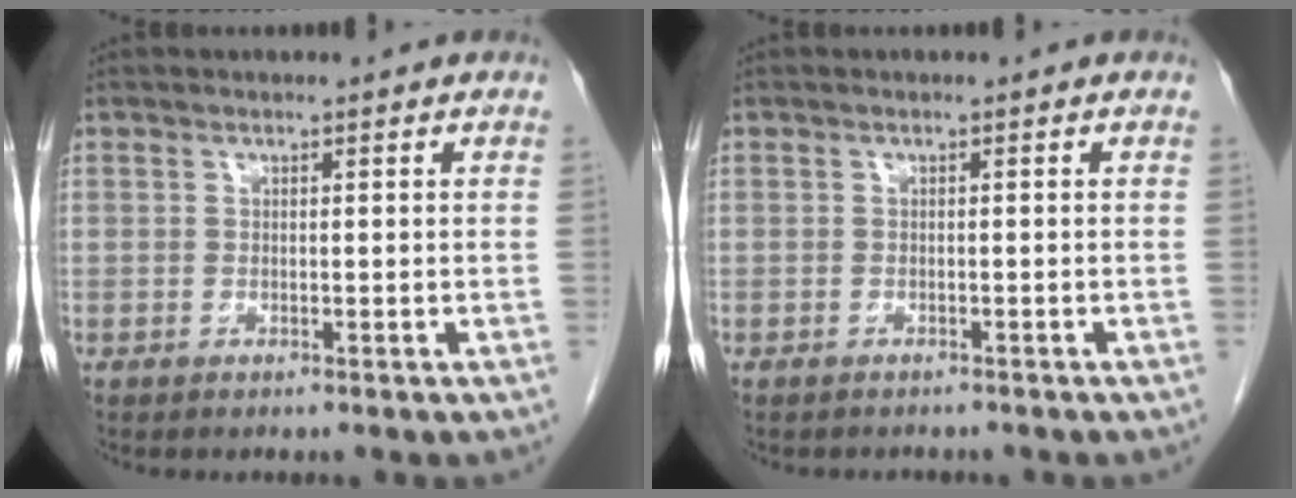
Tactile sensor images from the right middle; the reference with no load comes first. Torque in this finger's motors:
{"motor_torque": [-0.17, 0.17, -0.06, -0.02]}